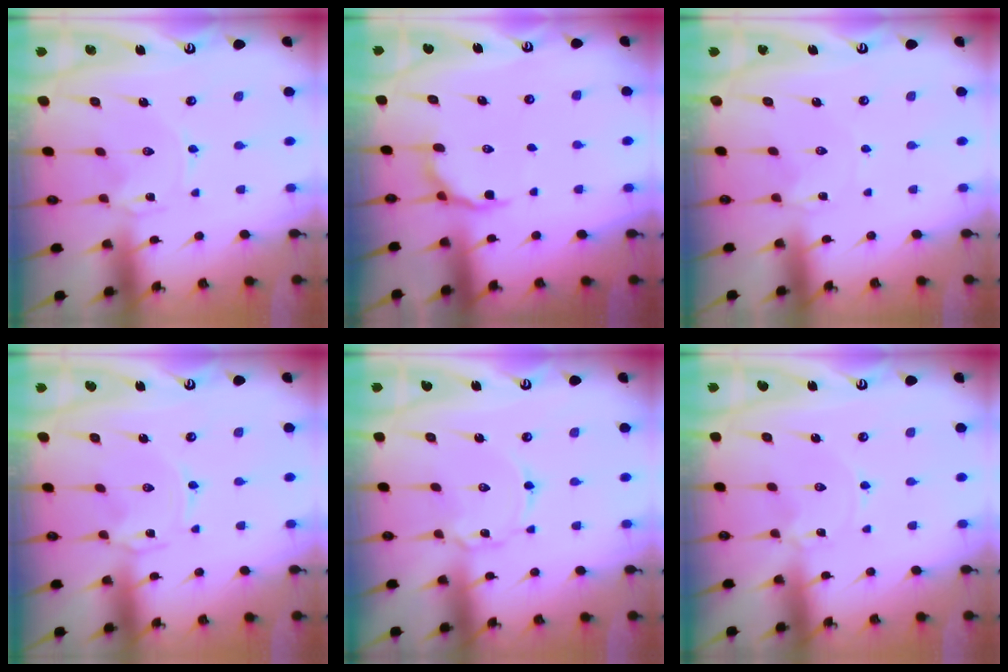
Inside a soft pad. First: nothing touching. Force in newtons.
{"total": 5.4, "press": 5.0, "slide": 2.2}
{"total": 1.8, "press": 1.7, "slide": 0.3}
{"total": 0.6, "press": 0.5, "slide": 0.2}
{"total": 2.7, "press": 2.7, "slide": 0.4}
{"total": 0.0}